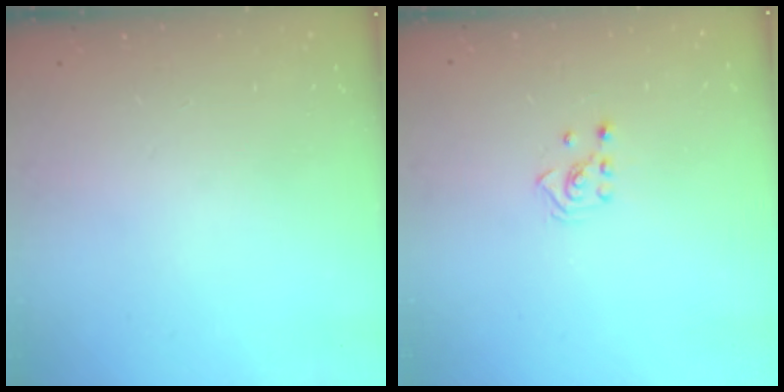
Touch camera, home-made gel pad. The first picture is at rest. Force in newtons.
{"total": 2.3, "press": 2.2, "slide": 0.8}